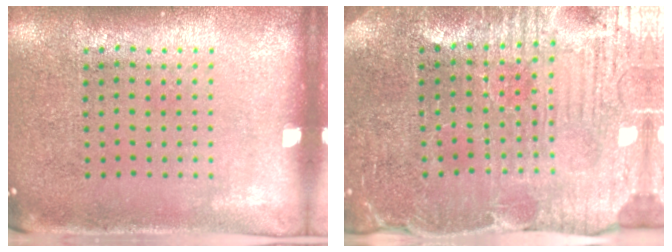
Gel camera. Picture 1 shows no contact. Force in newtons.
{"total": 3.9, "press": 3.9, "slide": 0.7}